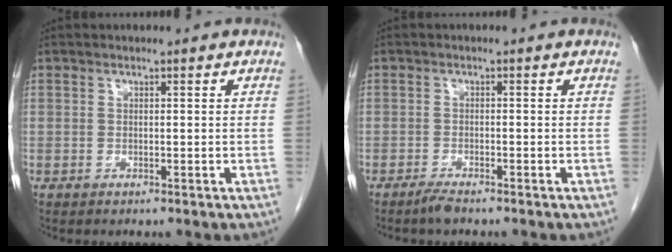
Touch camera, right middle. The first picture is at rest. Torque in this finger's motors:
{"motor_torque": [0.05, 0.03, 0.02, 0.01]}